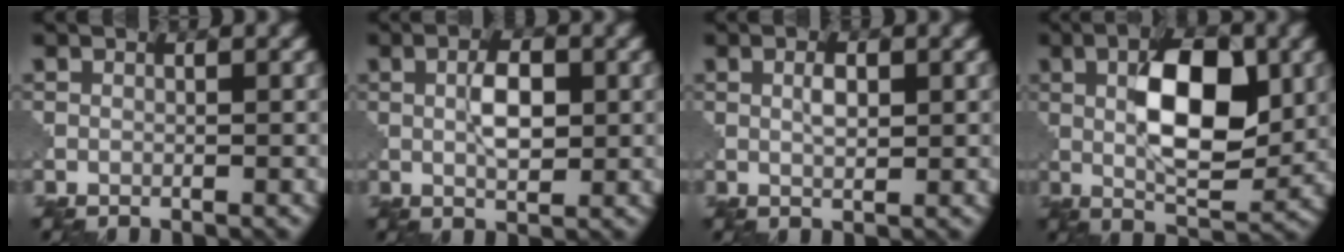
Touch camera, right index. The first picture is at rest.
{"total": 3.3, "force": [0.6, 1.4, 2.9], "torque": [-0.053, 0.001, 0.011]}
{"total": 1.6, "force": [0.6, 0.6, 1.3], "torque": [-0.026, 0.002, 0.013]}
{"total": 9.0, "force": [1.6, 3.8, 8.0], "torque": [-0.121, 0.005, 0.027]}